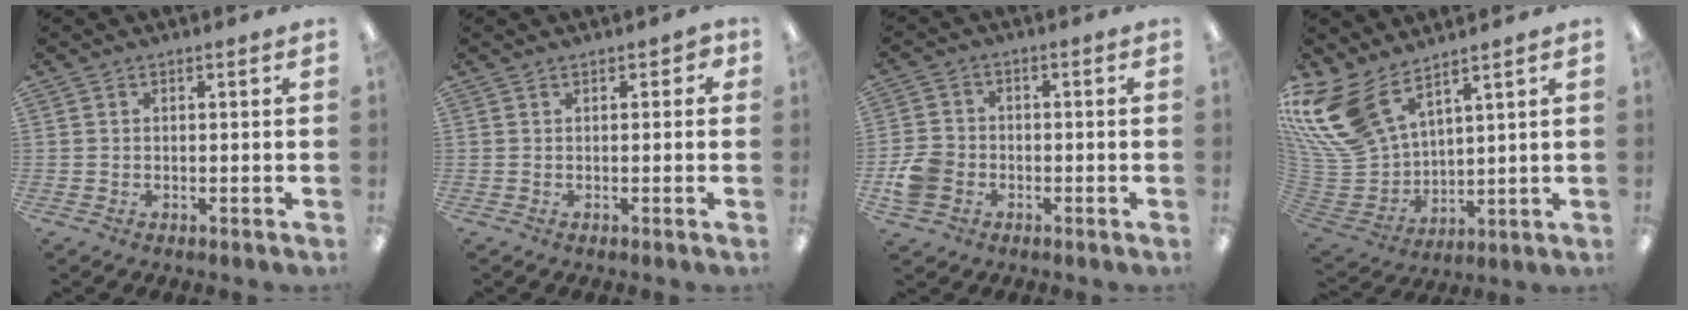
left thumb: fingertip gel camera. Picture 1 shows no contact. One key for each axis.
{"total": 1.6, "fx": 0.4, "fy": 1.1, "fz": 1.1, "tx": -0.012, "ty": 0.000, "tz": 0.006}
{"total": 6.9, "fx": -2.3, "fy": 5.6, "fz": 3.3, "tx": -0.067, "ty": 0.013, "tz": -0.041}
{"total": 17.1, "fx": 11.2, "fy": 9.2, "fz": 8.9, "tx": -0.239, "ty": -0.062, "tz": 0.212}